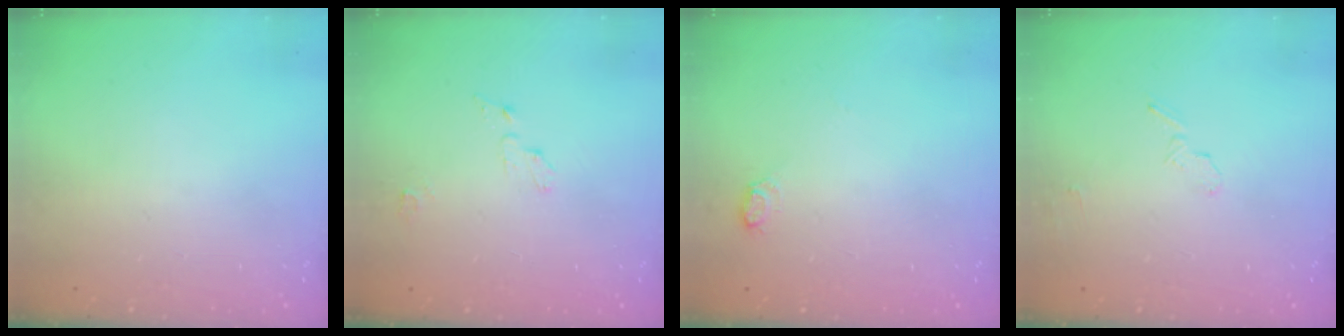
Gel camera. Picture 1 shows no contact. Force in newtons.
{"total": 3.6, "press": 3.6, "slide": 0.4}
{"total": 4.9, "press": 4.8, "slide": 0.6}
{"total": 5.3, "press": 5.1, "slide": 1.7}